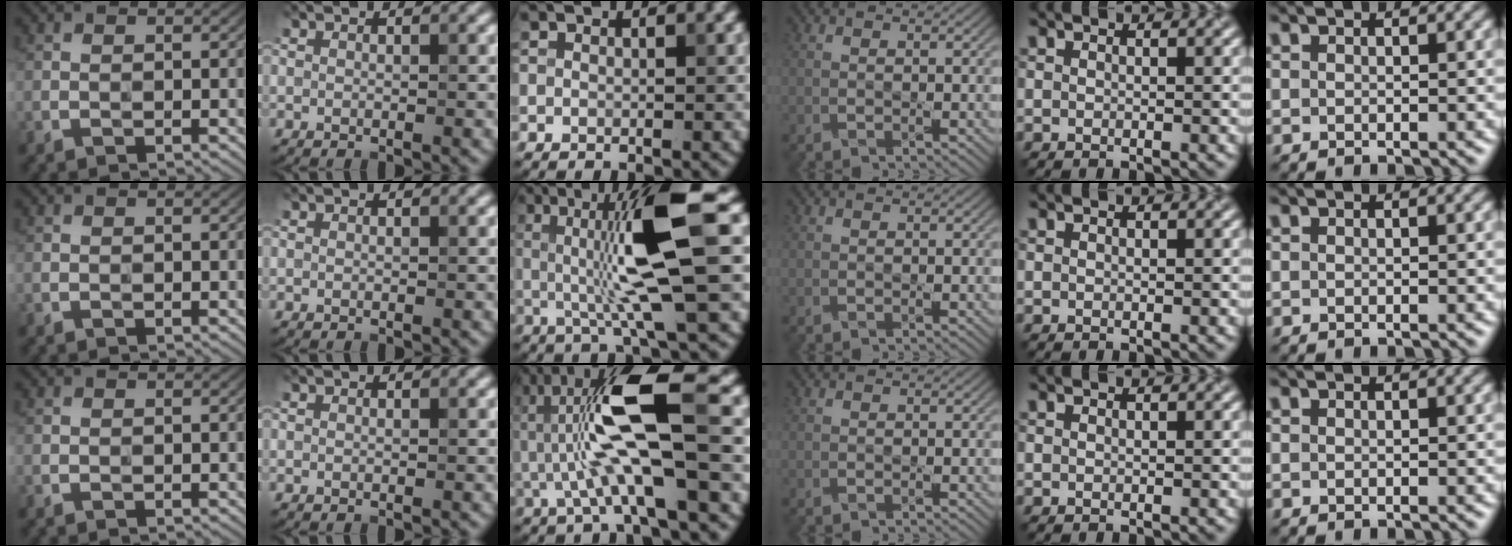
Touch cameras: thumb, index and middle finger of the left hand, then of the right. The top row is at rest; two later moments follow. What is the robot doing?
{"motion": "dispense", "object": "spray bottle"}